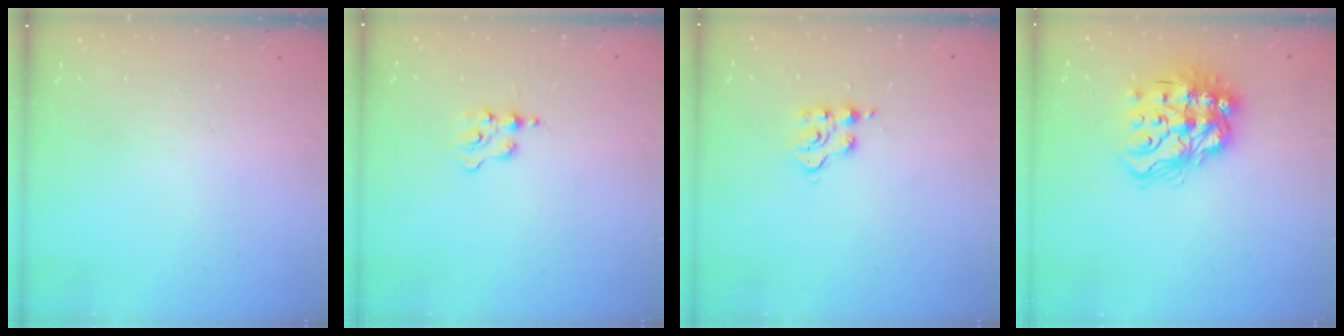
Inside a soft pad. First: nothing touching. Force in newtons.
{"total": 1.8, "press": 1.8, "slide": 0.3}
{"total": 3.9, "press": 3.9, "slide": 0.5}
{"total": 16.6, "press": 16.4, "slide": 2.0}